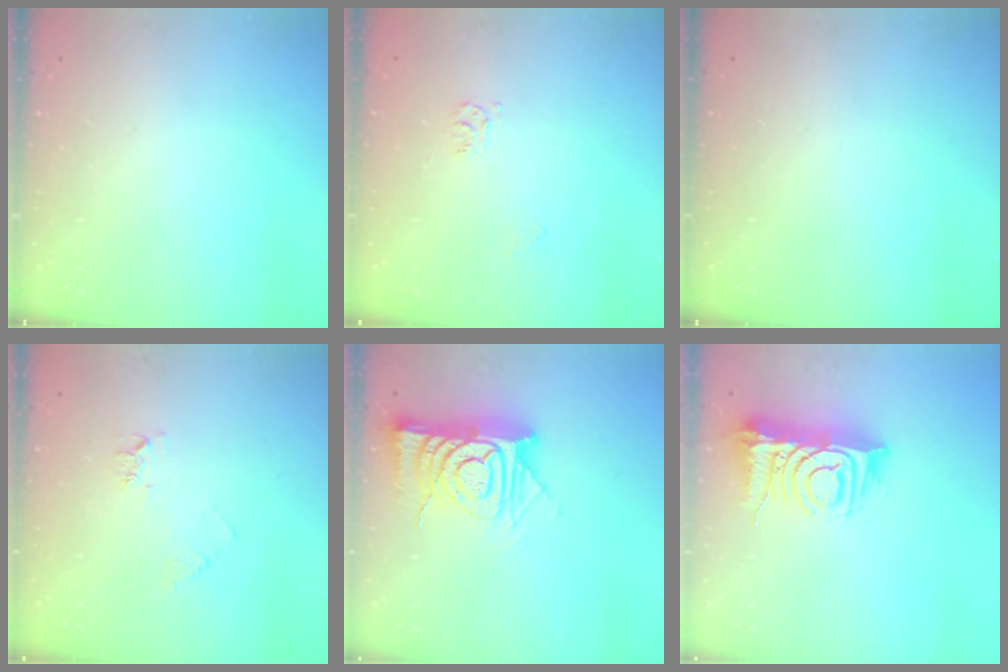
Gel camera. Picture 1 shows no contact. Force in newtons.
{"total": 3.9, "press": 3.9, "slide": 0.6}
{"total": 0.0}
{"total": 5.1, "press": 5.0, "slide": 0.5}
{"total": 15.8, "press": 15.7, "slide": 1.4}
{"total": 12.8, "press": 12.7, "slide": 1.6}